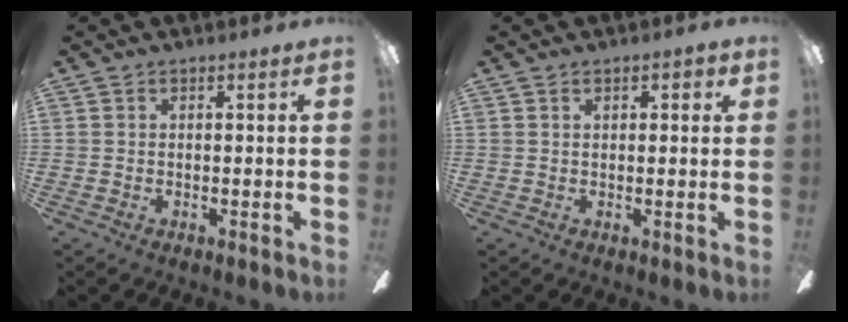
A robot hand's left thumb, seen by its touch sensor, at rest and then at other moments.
{"total": 2.5, "force": [1.1, 1.2, 1.9], "torque": [-0.022, -0.002, 0.014]}